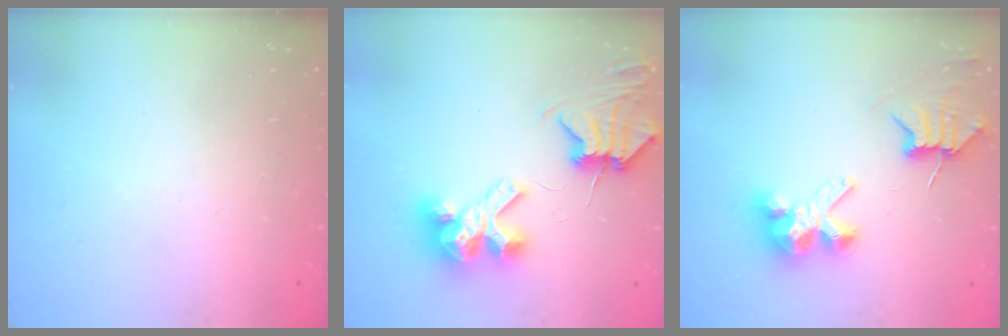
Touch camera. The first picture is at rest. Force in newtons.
{"total": 9.1, "press": 9.0, "slide": 1.3}
{"total": 7.7, "press": 7.7, "slide": 0.7}